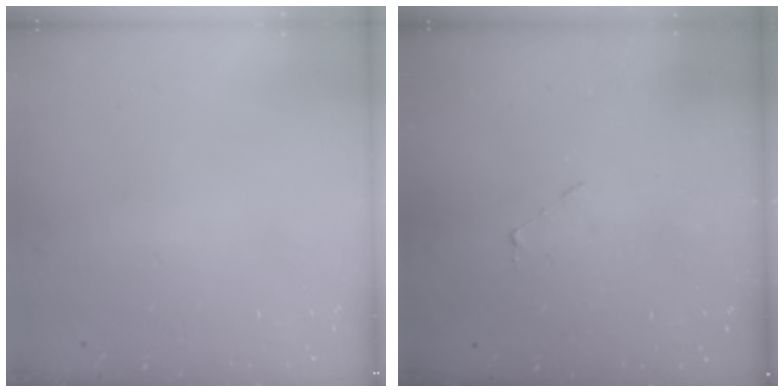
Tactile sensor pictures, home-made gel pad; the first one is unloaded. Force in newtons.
{"total": 1.6, "press": 1.6, "slide": 0.1}